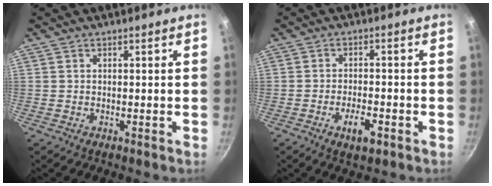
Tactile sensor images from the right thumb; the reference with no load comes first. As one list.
[{"total": 5.1, "force": [-2.4, 2.0, 4.0], "torque": [-0.059, 0.014, -0.039]}]